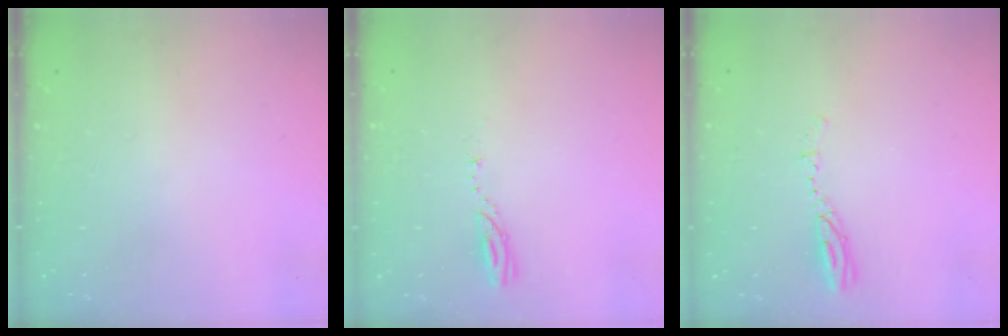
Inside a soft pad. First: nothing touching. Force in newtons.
{"total": 3.1, "press": 3.1, "slide": 0.2}
{"total": 3.4, "press": 3.4, "slide": 0.2}